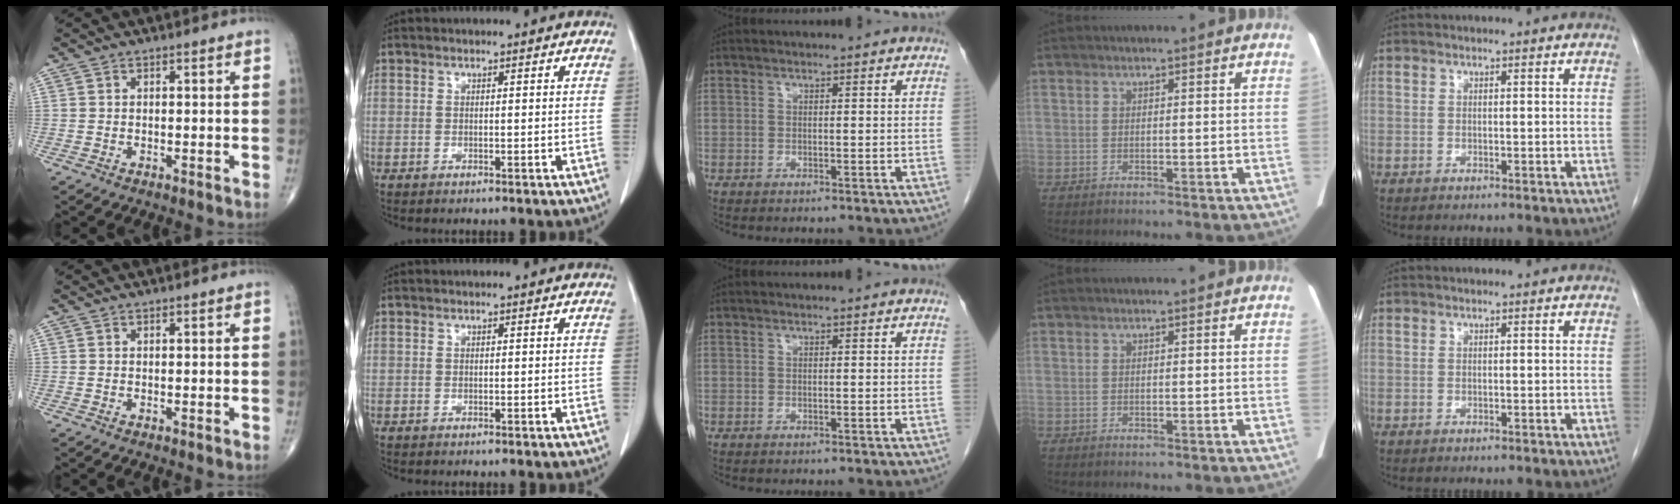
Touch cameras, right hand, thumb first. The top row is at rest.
{}